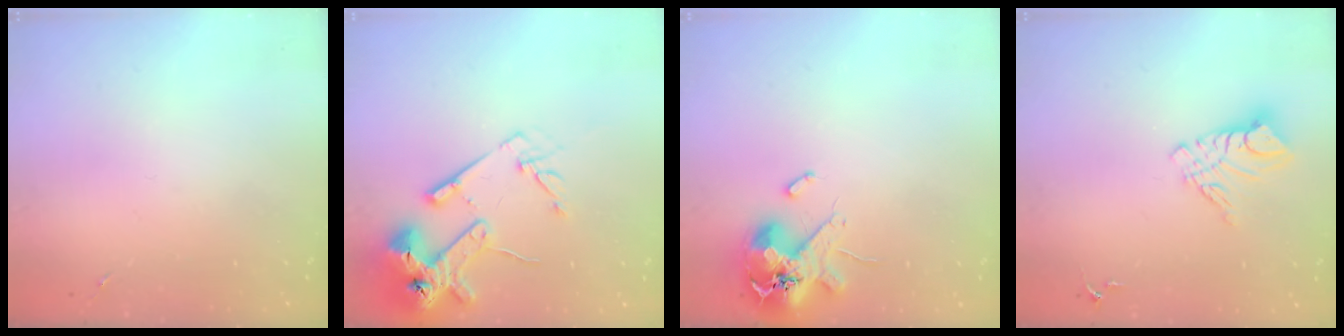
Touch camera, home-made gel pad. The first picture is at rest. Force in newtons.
{"total": 16.8, "press": 16.7, "slide": 1.9}
{"total": 13.9, "press": 13.8, "slide": 2.0}
{"total": 10.3, "press": 10.3, "slide": 0.9}